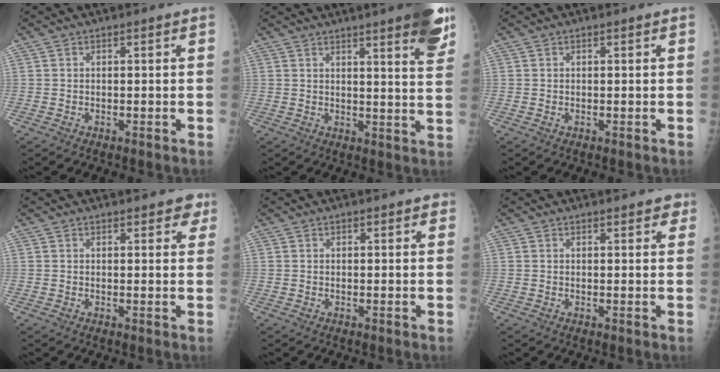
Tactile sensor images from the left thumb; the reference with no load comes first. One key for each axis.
{"total": 11.3, "fx": 7.1, "fy": 1.4, "fz": 8.7, "tx": -0.091, "ty": -0.032, "tz": 0.079}
{"total": 0.0}
{"total": 3.1, "fx": 2.1, "fy": 1.5, "fz": 1.6, "tx": 0.008, "ty": -0.006, "tz": 0.022}
{"total": 1.1, "fx": 0.6, "fy": 0.6, "fz": 0.7, "tx": 0.001, "ty": 0.000, "tz": 0.004}
{"total": 2.4, "fx": 1.7, "fy": 1.1, "fz": 1.3, "tx": 0.004, "ty": -0.003, "tz": 0.015}